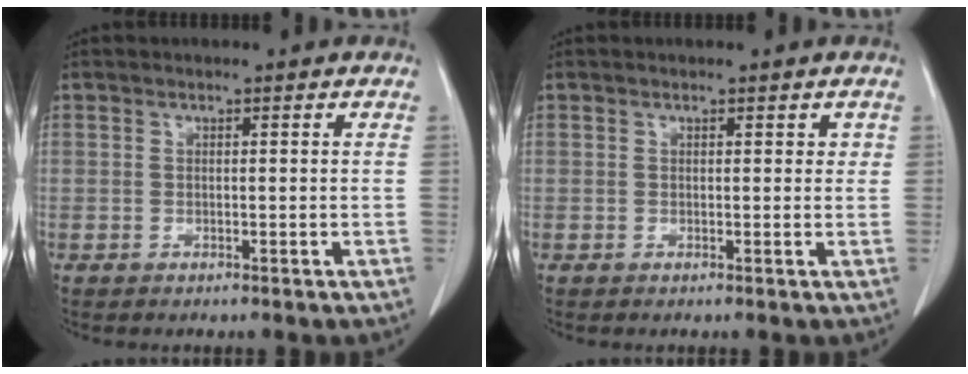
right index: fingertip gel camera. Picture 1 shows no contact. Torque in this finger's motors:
{"motor_torque": [0.07, -0.03, 0.03, 0.01]}